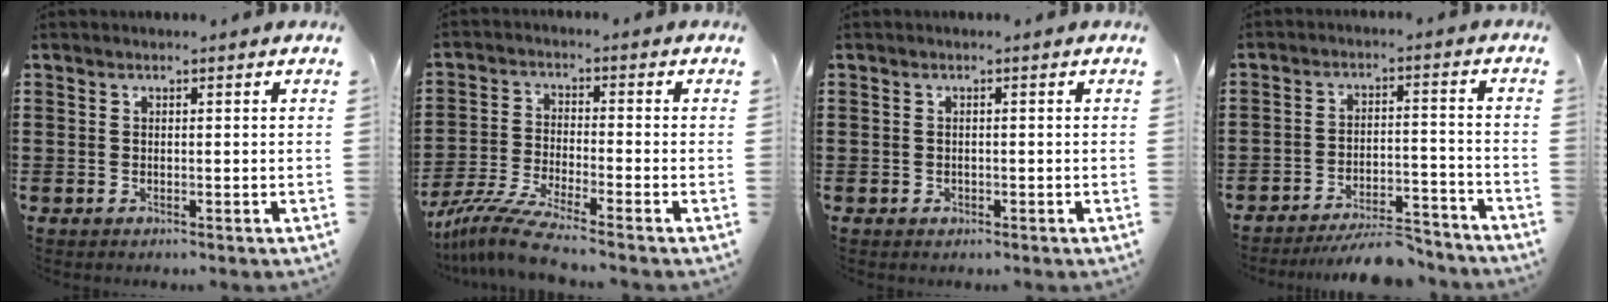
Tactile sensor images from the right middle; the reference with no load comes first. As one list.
[{"total": 6.6, "force": [-5.7, -0.2, 3.3], "torque": [-0.084, -0.020, -0.115]}, {"total": 0.5, "force": [-0.1, 0.5, 0.2], "torque": [-0.005, 0.001, -0.003]}, {"total": 6.9, "force": [-6.3, 1.0, 2.8], "torque": [-0.043, 0.009, -0.118]}]